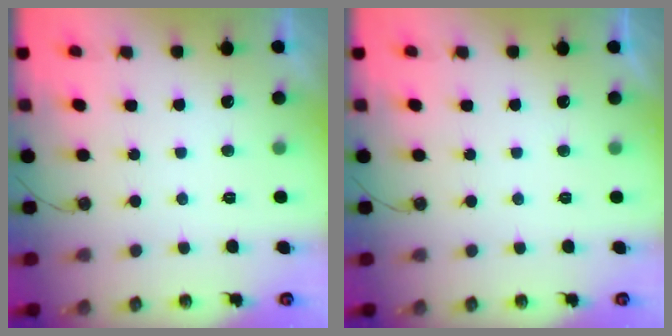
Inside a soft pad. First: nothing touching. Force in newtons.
{"total": 0.0}